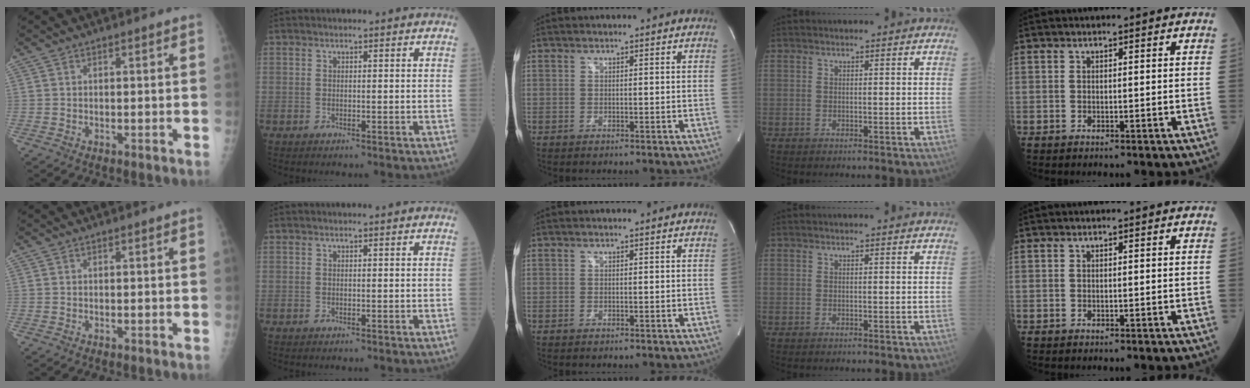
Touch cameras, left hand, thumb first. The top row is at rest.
{}